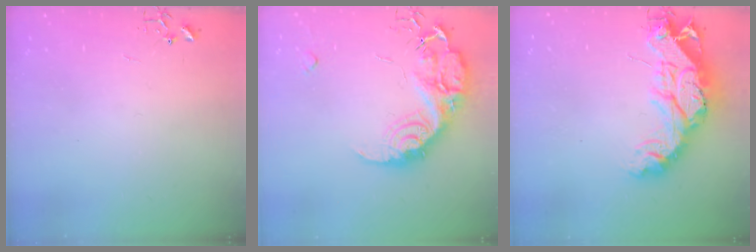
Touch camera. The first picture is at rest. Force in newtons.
{"total": 20.8, "press": 20.8, "slide": 1.1}
{"total": 22.4, "press": 22.3, "slide": 2.3}